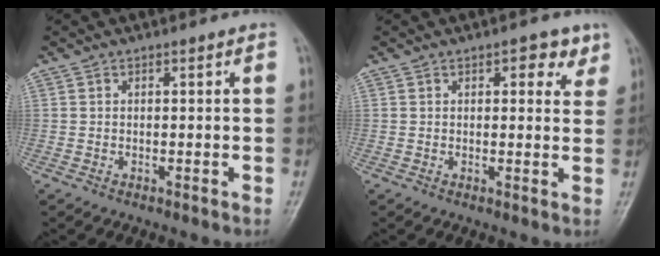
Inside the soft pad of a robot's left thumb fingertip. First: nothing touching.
{"total": 4.1, "force": [2.2, 2.4, 2.5], "torque": [-0.005, -0.007, 0.021]}